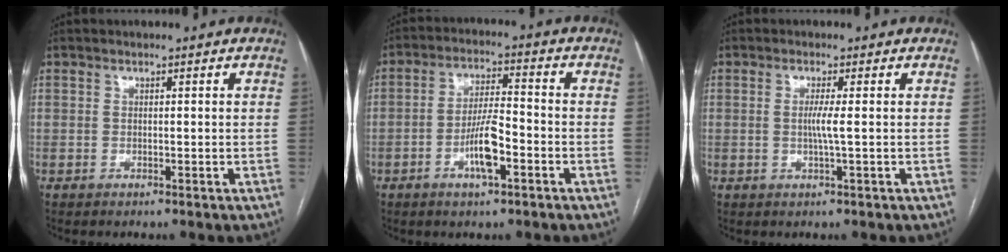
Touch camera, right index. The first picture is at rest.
{"total": 7.2, "force": [-2.9, 1.4, 6.4], "torque": [-0.127, 0.004, -0.053]}
{"total": 2.4, "force": [0.0, -0.5, 2.3], "torque": [-0.047, -0.002, -0.002]}